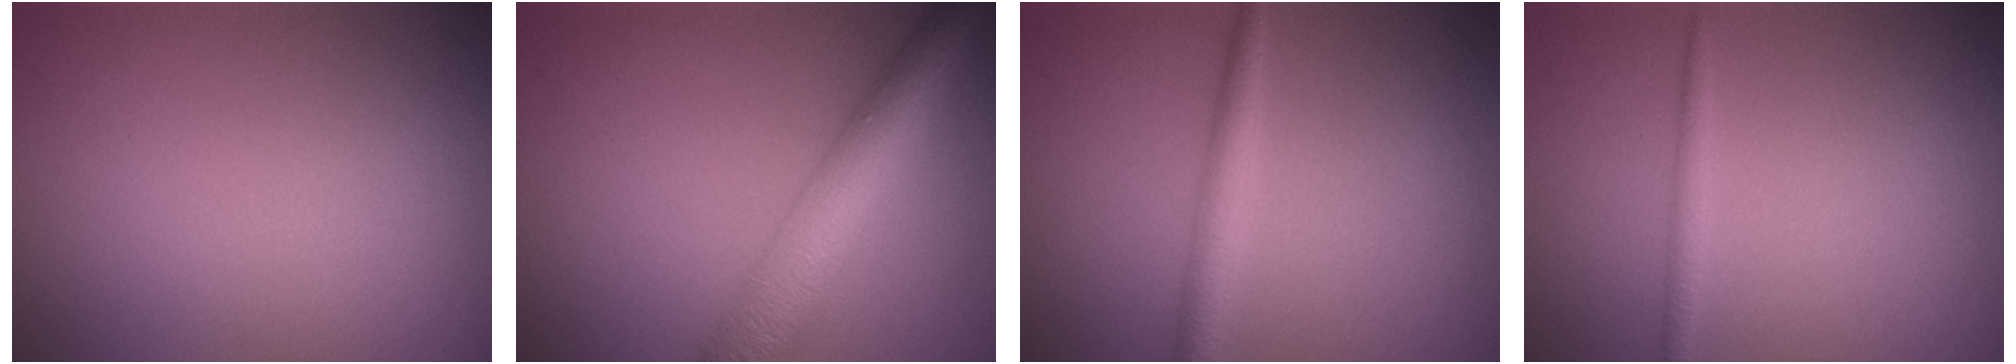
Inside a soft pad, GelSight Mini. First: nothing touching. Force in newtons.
{"total": 5.7, "press": 5.7, "slide": 0.1}
{"total": 2.4, "press": 2.4, "slide": 0.1}
{"total": 1.1, "press": 1.1, "slide": 0.1}